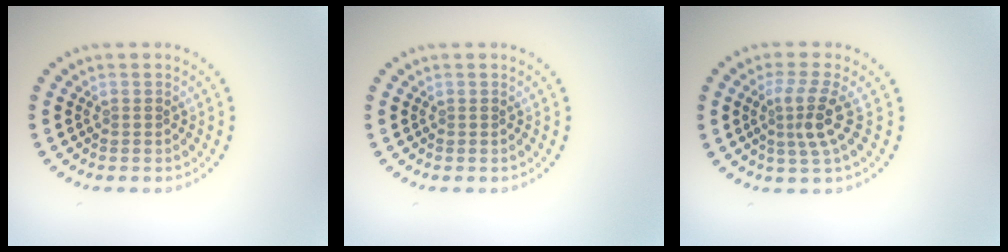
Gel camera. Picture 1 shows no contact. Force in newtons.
{"total": 0.0}
{"total": 3.0, "press": 2.3, "slide": 2.0}